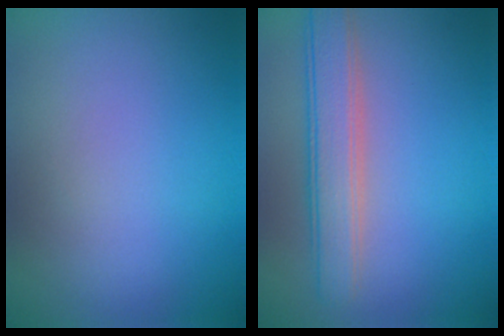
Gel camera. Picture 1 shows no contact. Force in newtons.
{"total": 4.2, "press": 4.2, "slide": 0.3}